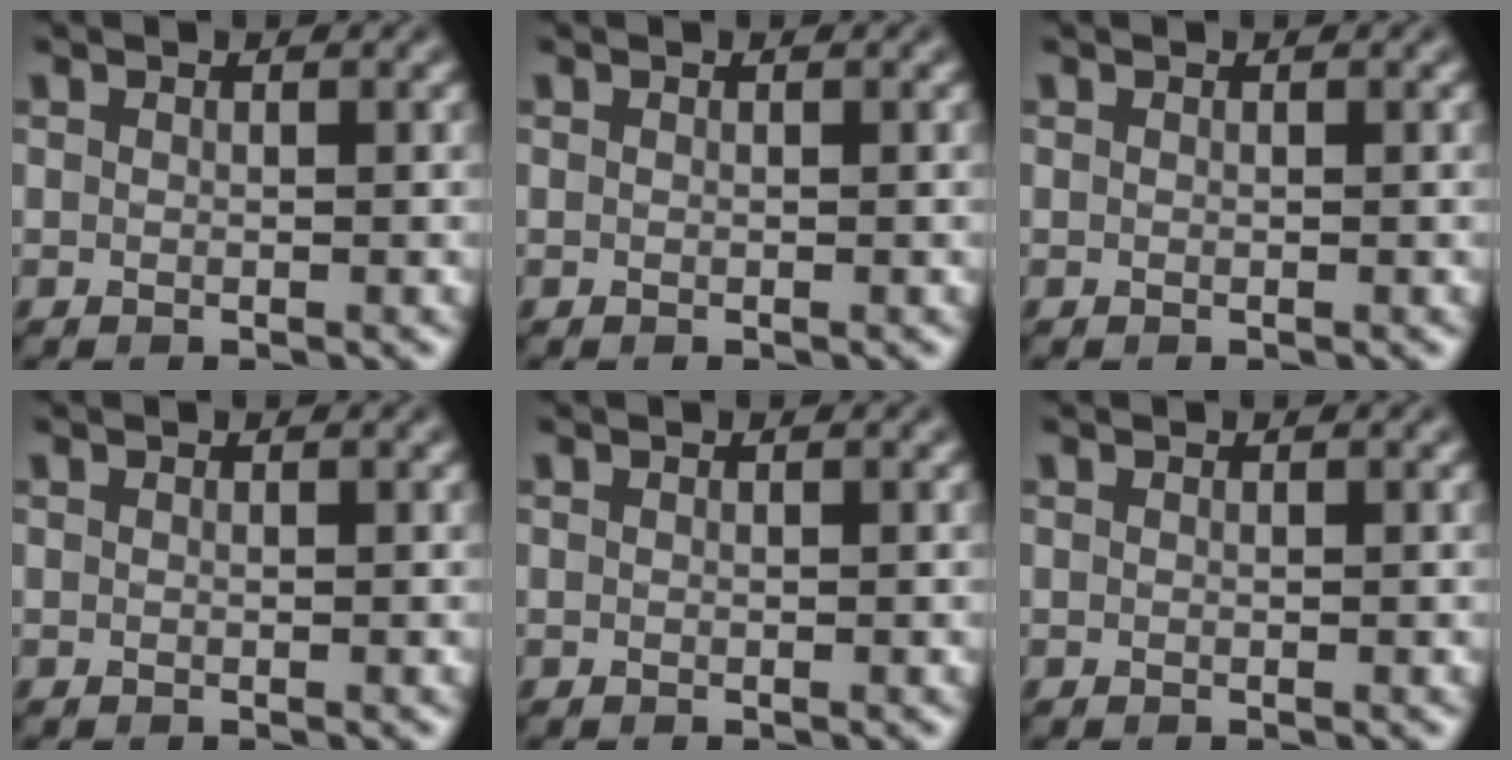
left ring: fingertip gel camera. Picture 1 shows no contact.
{"total": 0.0}
{"total": 0.0}
{"total": 0.0}
{"total": 0.0}
{"total": 0.0}